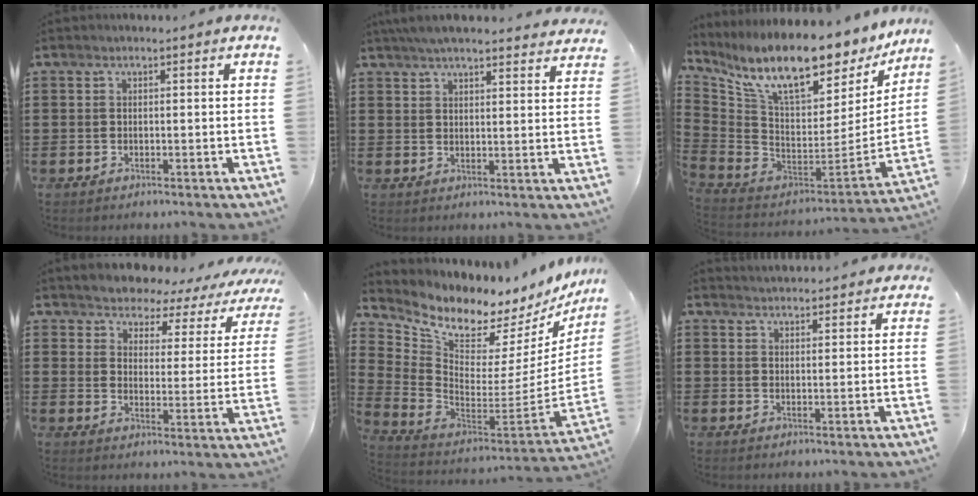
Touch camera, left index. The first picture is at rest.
{"total": 4.9, "force": [4.6, 0.6, 1.5], "torque": [-0.042, -0.008, 0.086]}
{"total": 14.4, "force": [10.7, 3.7, 9.0], "torque": [-0.194, -0.084, 0.183]}
{"total": 4.0, "force": [3.9, 0.8, 0.2], "torque": [-0.031, -0.033, 0.060]}
{"total": 6.8, "force": [6.4, 1.4, 1.7], "torque": [-0.076, -0.075, 0.107]}
{"total": 2.8, "force": [2.8, 0.0, 0.0], "torque": [-0.007, -0.007, 0.053]}